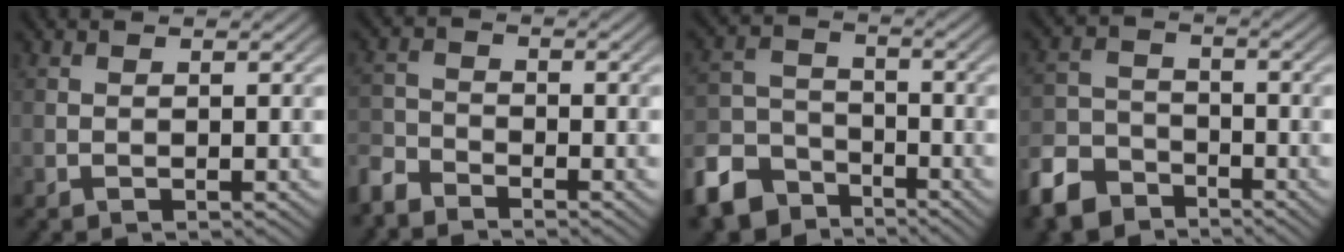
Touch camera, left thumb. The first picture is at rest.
{"total": 3.8, "force": [-3.4, 1.2, 1.0], "torque": [-0.023, -0.008, -0.085]}
{"total": 9.4, "force": [-6.6, 5.6, 3.7], "torque": [-0.094, -0.016, -0.141]}
{"total": 7.3, "force": [-5.4, 4.1, 2.8], "torque": [-0.070, -0.009, -0.123]}